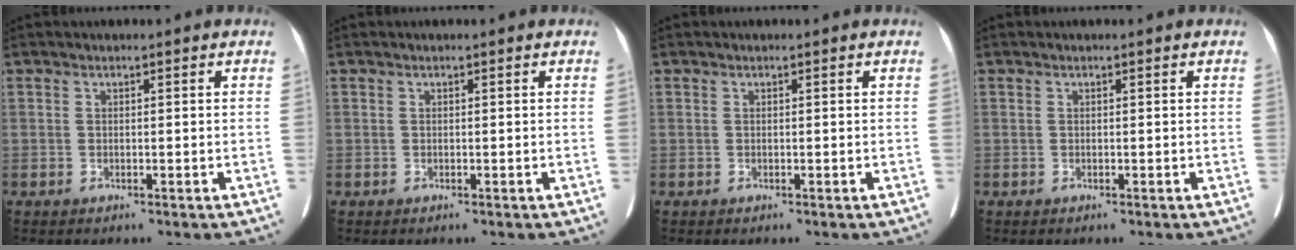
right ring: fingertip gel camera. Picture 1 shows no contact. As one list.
[{"total": 0.0}, {"total": 0.0}, {"total": 0.0}]